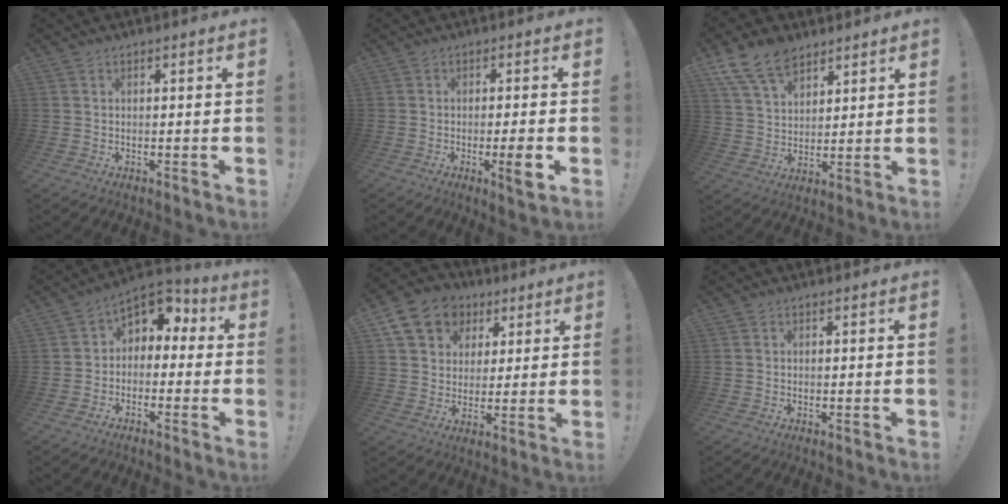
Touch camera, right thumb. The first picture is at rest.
{"total": 5.4, "force": [-2.0, 0.0, 5.1], "torque": [-0.070, -0.006, -0.033]}
{"total": 12.8, "force": [8.9, 7.5, 5.4], "torque": [-0.105, -0.044, 0.173]}
{"total": 6.5, "force": [1.7, 5.2, 3.6], "torque": [-0.046, -0.011, 0.037]}
{"total": 14.0, "force": [6.5, 11.1, 5.6], "torque": [-0.079, -0.029, 0.131]}
{"total": 0.0}